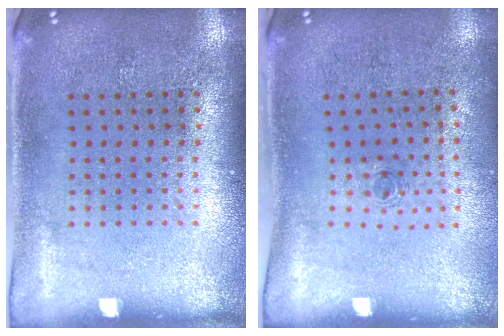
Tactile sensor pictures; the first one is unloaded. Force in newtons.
{"total": 0.6, "press": 0.2, "slide": 0.6}